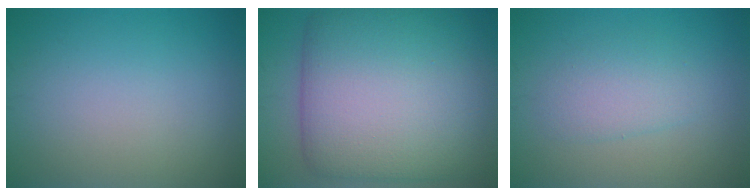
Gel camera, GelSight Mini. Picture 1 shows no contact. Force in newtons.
{"total": 15.4, "press": 15.3, "slide": 0.6}
{"total": 2.6, "press": 2.6, "slide": 0.2}